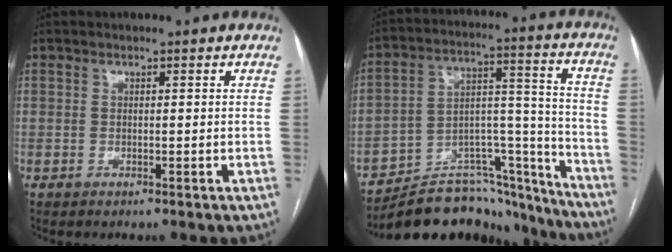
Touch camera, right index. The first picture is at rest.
{"total": 22.6, "force": [-21.0, 6.3, 5.4], "torque": [-0.054, 0.054, -0.310]}